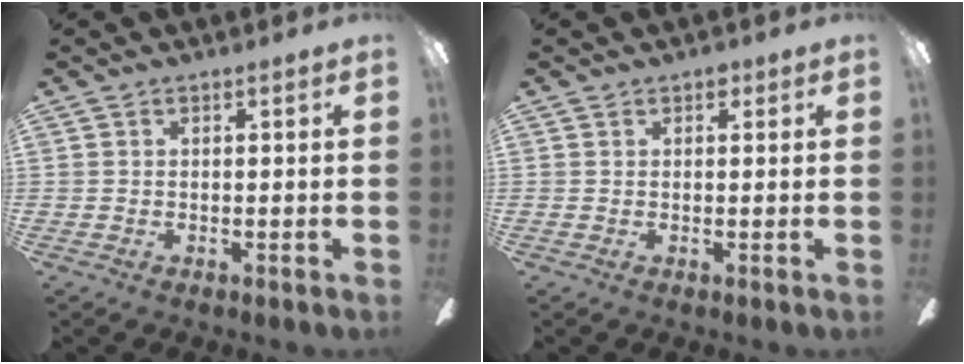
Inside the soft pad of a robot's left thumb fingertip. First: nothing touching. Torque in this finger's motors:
{"motor_torque": [0.10, -0.02, 0.17, -0.03, 0.00]}